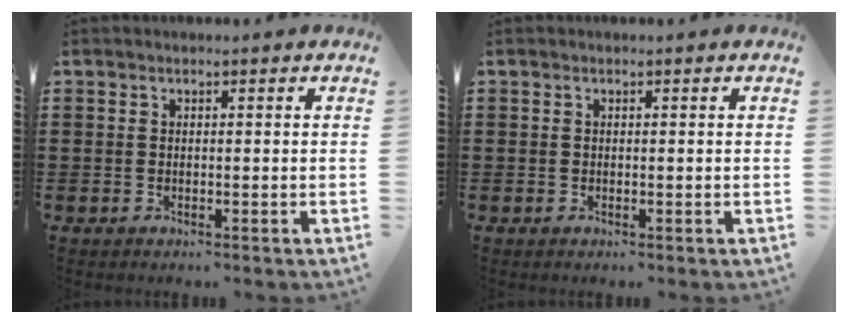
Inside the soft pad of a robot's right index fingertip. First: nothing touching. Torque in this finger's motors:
{"motor_torque": [0.03, 0.03, 0.00, 0.00]}